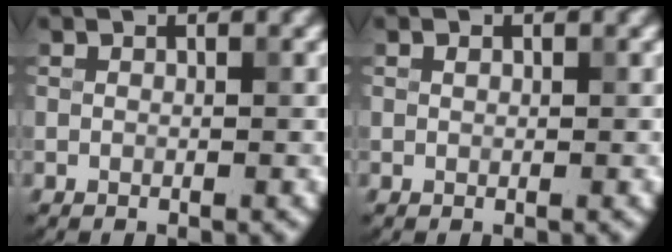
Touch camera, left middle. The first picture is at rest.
{"total": 0.5, "force": [0.3, 0.3, 0.3], "torque": [-0.004, 0.004, 0.001]}